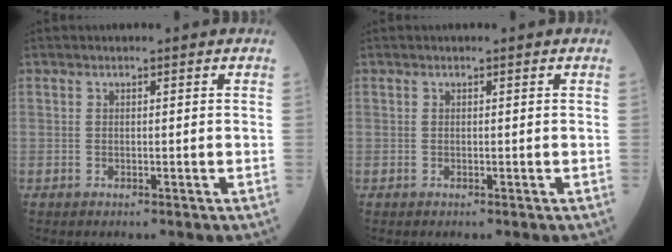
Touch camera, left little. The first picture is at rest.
{"total": 0.0}